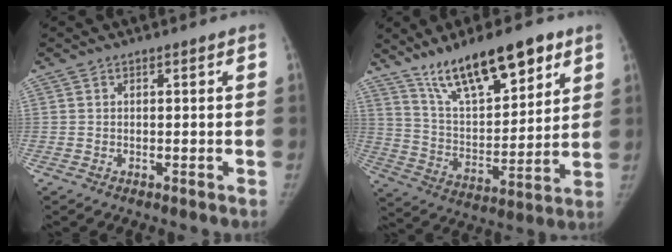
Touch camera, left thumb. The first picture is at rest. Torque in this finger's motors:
{"motor_torque": [0.24, 0.18, 1.14, -1.63, 0.14]}